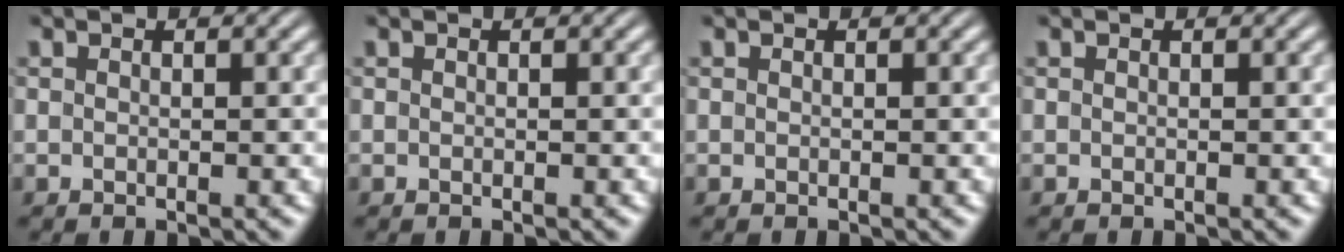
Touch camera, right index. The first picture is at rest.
{"total": 0.0}
{"total": 0.0}
{"total": 0.0}